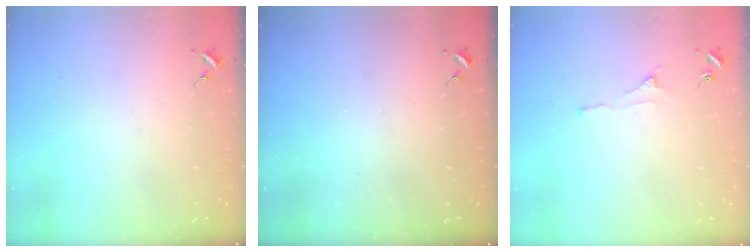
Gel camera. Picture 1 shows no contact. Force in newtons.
{"total": 0.0}
{"total": 3.7, "press": 3.6, "slide": 0.7}